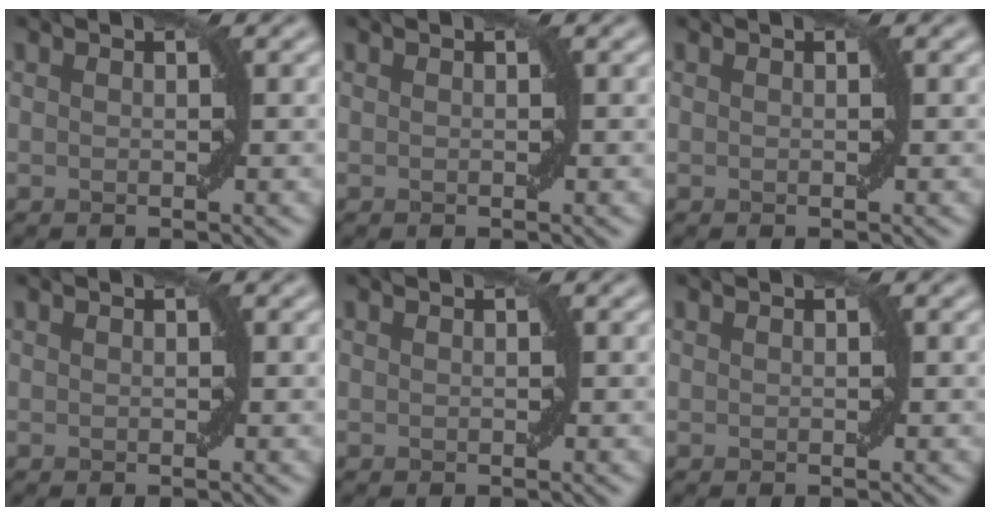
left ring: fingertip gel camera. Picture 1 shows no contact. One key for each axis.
{"total": 0.0}
{"total": 0.0}
{"total": 0.0}
{"total": 0.0}
{"total": 0.0}